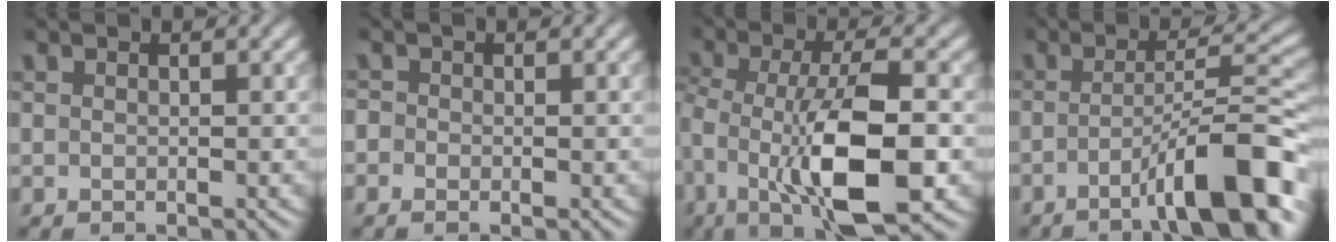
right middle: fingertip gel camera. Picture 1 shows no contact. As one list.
[{"total": 0.8, "force": [-0.5, 0.6, 0.1], "torque": [0.001, -0.001, -0.012]}, {"total": 9.5, "force": [-2.2, 3.0, 8.8], "torque": [-0.152, 0.000, -0.041]}, {"total": 9.8, "force": [-4.7, 1.7, 8.5], "torque": [-0.111, 0.017, -0.079]}]